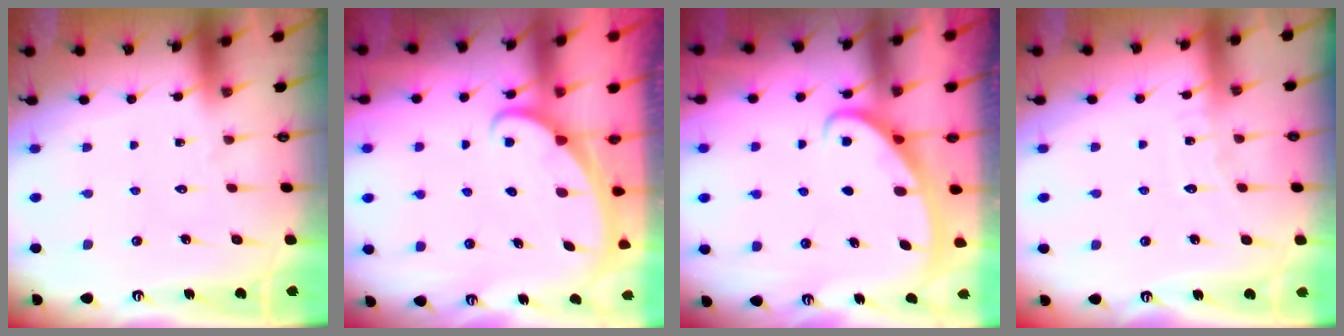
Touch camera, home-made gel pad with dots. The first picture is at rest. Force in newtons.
{"total": 1.7, "press": 1.7, "slide": 0.1}
{"total": 2.7, "press": 2.7, "slide": 0.4}
{"total": 5.3, "press": 5.2, "slide": 0.6}